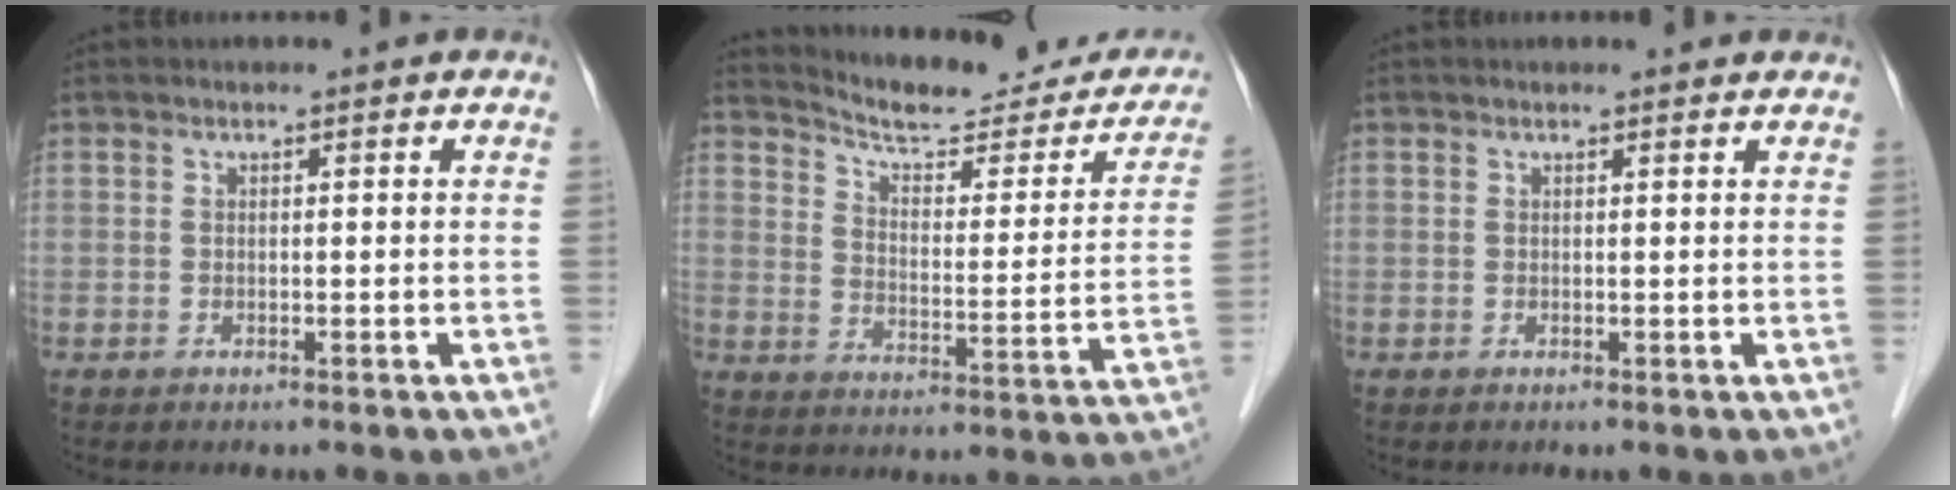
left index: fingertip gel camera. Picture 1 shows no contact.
{"total": 19.9, "force": [18.4, 4.4, 6.1], "torque": [-0.071, -0.041, 0.230]}
{"total": 1.3, "force": [1.3, 0.3, 0.0], "torque": [-0.012, 0.002, 0.009]}